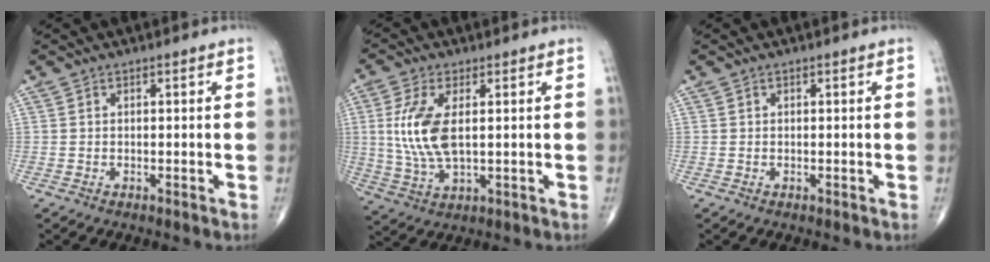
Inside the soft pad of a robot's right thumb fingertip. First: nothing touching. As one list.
[{"total": 10.3, "force": [1.5, 4.6, 9.1], "torque": [-0.204, -0.009, 0.036]}, {"total": 0.0}]